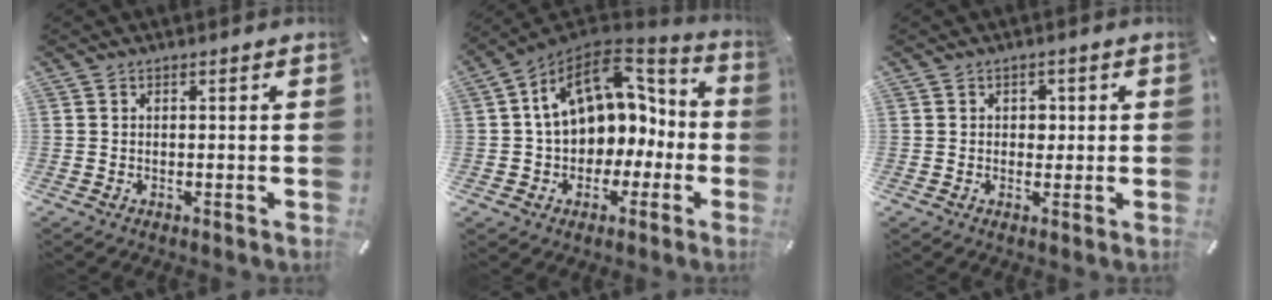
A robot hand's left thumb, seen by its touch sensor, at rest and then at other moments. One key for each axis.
{"total": 16.5, "fx": 4.8, "fy": 12.3, "fz": 9.9, "tx": -0.168, "ty": -0.020, "tz": 0.093}
{"total": 2.3, "fx": 0.1, "fy": 2.1, "fz": 1.0, "tx": 0.002, "ty": -0.003, "tz": -0.007}